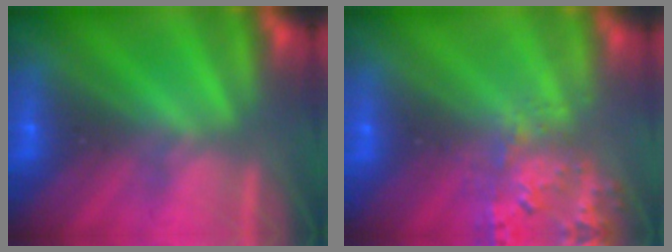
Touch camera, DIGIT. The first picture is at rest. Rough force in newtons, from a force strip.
{"total": 2.8}